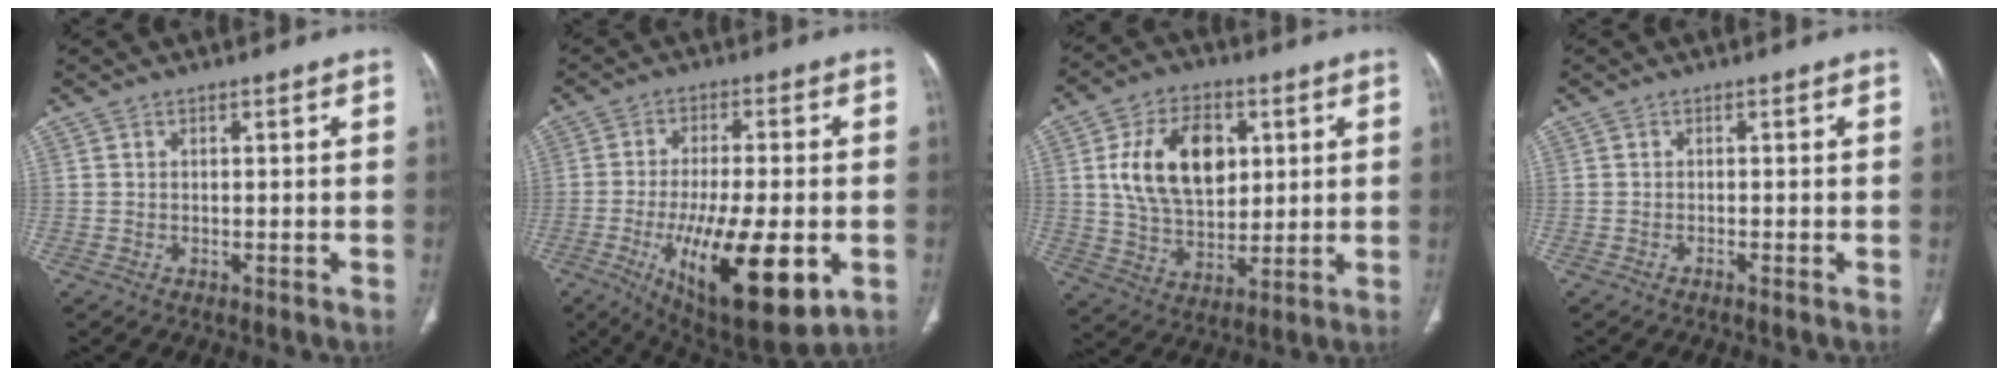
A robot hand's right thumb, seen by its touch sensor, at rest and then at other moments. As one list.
[{"total": 21.1, "force": [-6.3, 7.1, 18.8], "torque": [-0.303, -0.015, -0.084]}, {"total": 16.2, "force": [4.0, 10.6, 11.6], "torque": [-0.161, -0.006, 0.075]}, {"total": 0.5, "force": [-0.4, -0.1, 0.3], "torque": [-0.006, 0.002, -0.009]}]